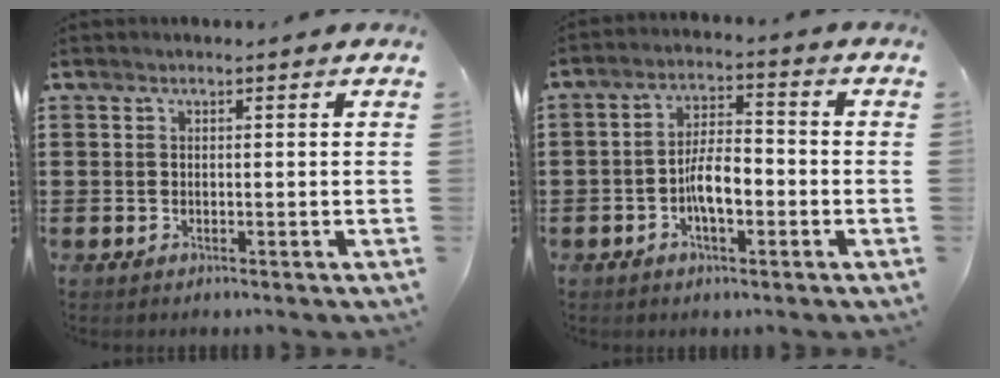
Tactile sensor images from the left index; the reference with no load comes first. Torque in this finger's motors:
{"motor_torque": [0.31, 0.17, 0.33, 0.08]}